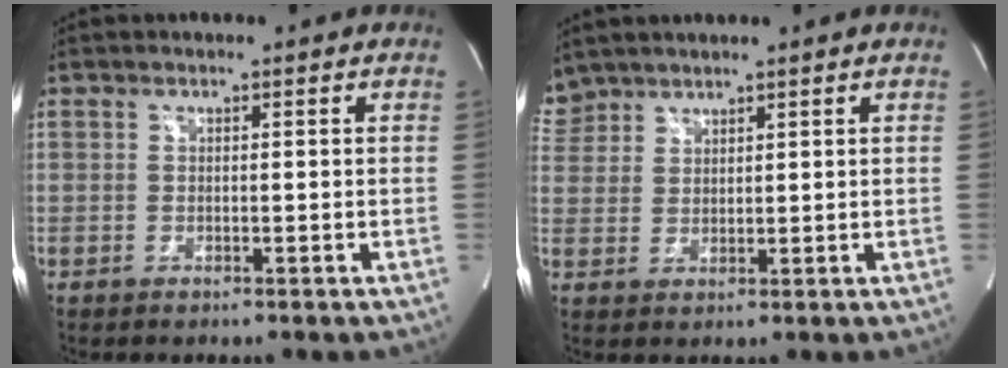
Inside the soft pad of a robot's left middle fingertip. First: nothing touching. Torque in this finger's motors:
{"motor_torque": [0.64, -0.78, -0.02, -0.11]}